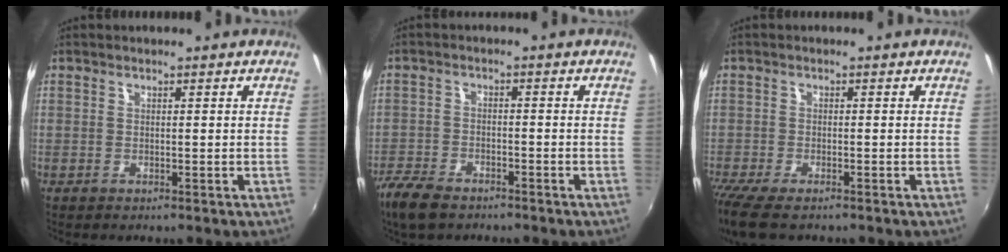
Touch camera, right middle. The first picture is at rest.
{"total": 8.0, "force": [-6.2, 3.5, 3.6], "torque": [-0.109, -0.018, -0.121]}
{"total": 7.8, "force": [-6.1, 1.9, 4.6], "torque": [-0.111, -0.042, -0.114]}